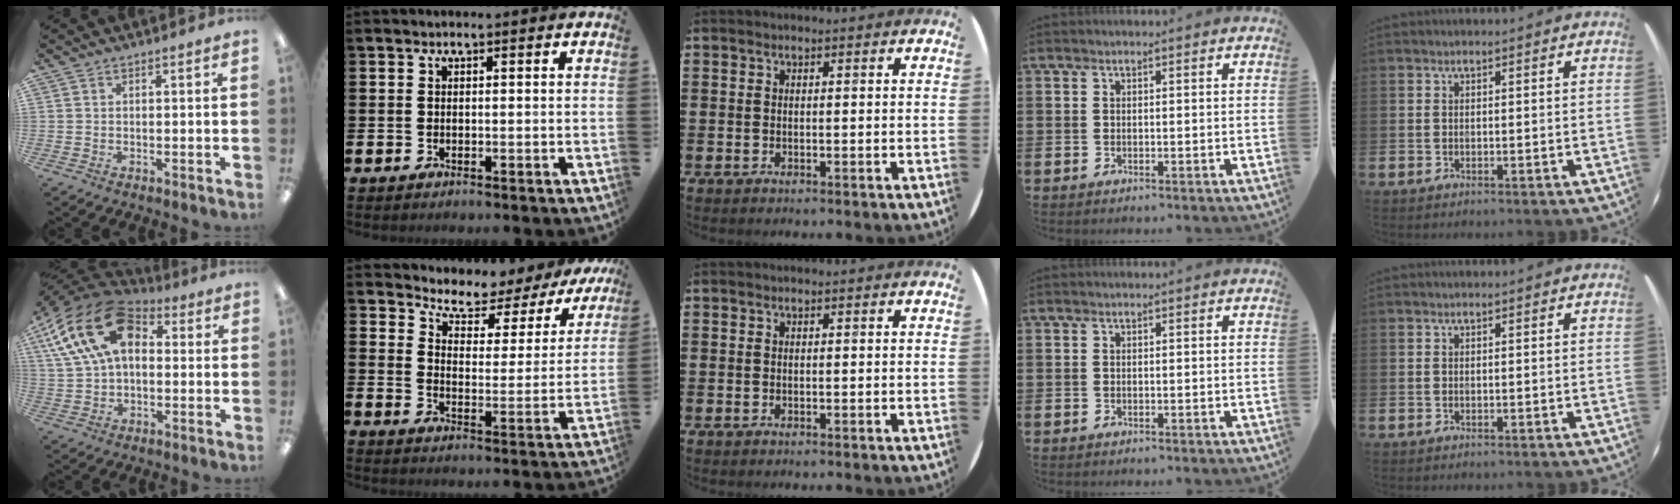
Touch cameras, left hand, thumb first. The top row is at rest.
{"thumb": {"total": 19.5, "force": [6.5, 12.5, 13.6], "torque": [-0.277, -0.018, 0.111]}, "index": {"total": 5.8, "force": [5.5, 1.7, 0.6], "torque": [-0.048, -0.044, 0.092]}}